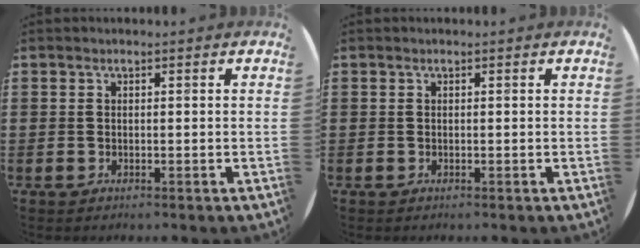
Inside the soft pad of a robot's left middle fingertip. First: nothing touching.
{"total": 0.0}